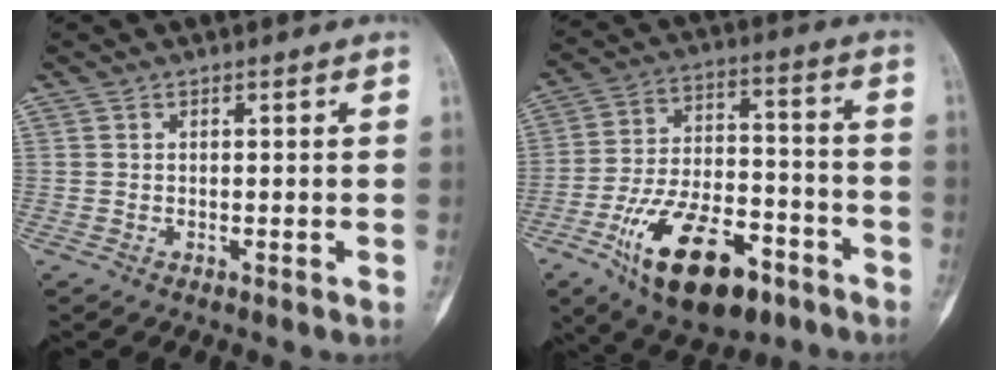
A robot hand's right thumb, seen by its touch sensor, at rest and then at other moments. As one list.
[{"total": 20.2, "force": [-10.6, 10.0, 13.9], "torque": [-0.225, 0.068, -0.167]}]